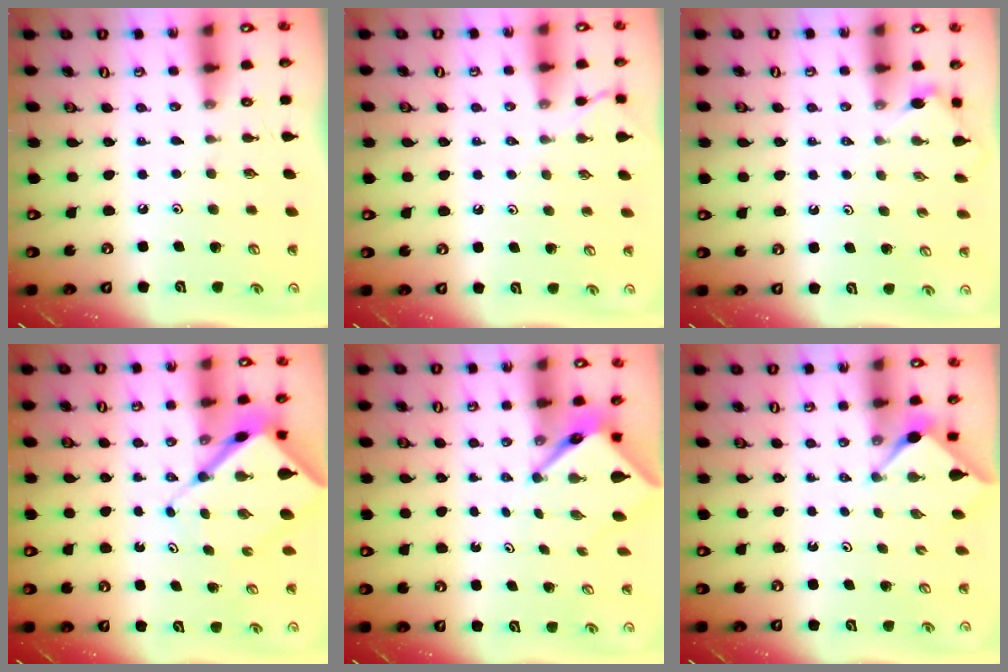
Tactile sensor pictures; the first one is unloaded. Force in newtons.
{"total": 2.9, "press": 2.8, "slide": 0.6}
{"total": 1.1, "press": 1.1, "slide": 0.3}
{"total": 8.8, "press": 8.7, "slide": 0.8}
{"total": 4.3, "press": 4.3, "slide": 0.2}
{"total": 3.0, "press": 3.0, "slide": 0.3}